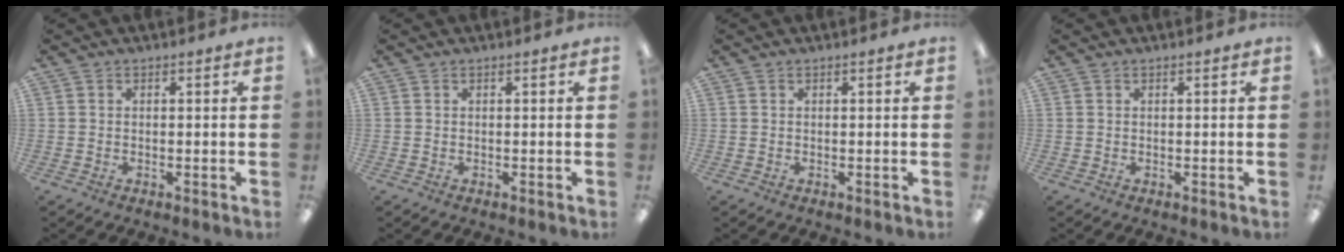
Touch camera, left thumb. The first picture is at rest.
{"total": 0.0}
{"total": 0.0}
{"total": 0.0}